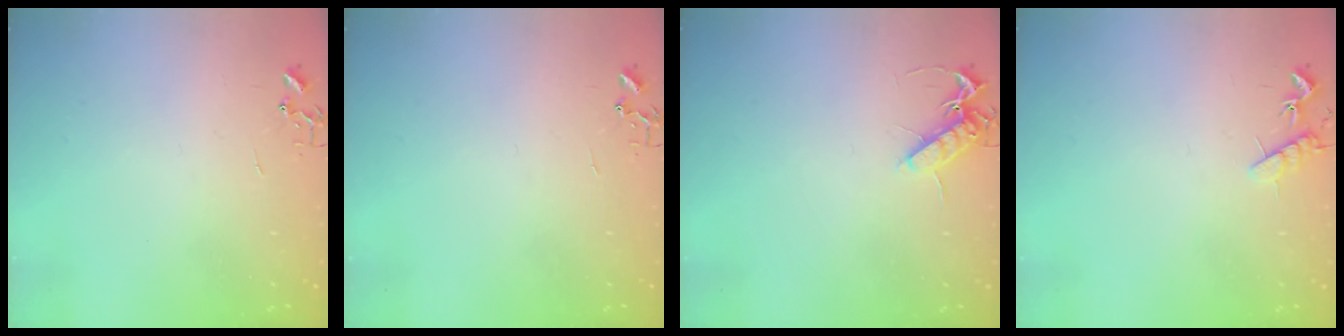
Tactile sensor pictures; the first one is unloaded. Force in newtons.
{"total": 0.0}
{"total": 9.3, "press": 9.2, "slide": 1.3}
{"total": 7.0, "press": 6.9, "slide": 0.6}